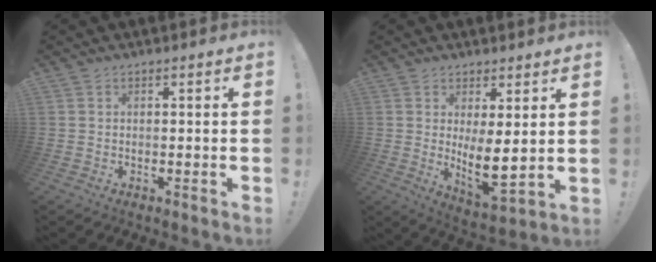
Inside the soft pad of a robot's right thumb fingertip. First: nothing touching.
{"total": 8.8, "force": [1.6, 2.8, 8.2], "torque": [-0.129, -0.035, 0.035]}